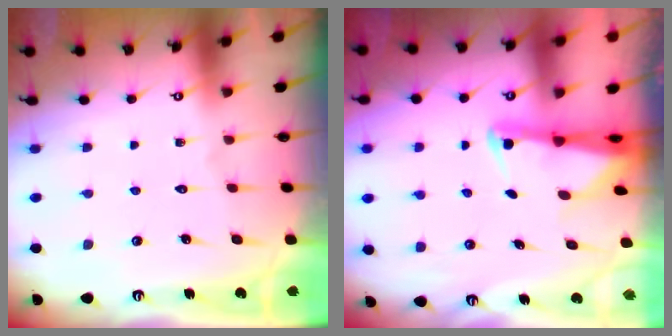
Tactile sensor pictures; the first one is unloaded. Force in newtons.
{"total": 2.5, "press": 2.4, "slide": 0.5}